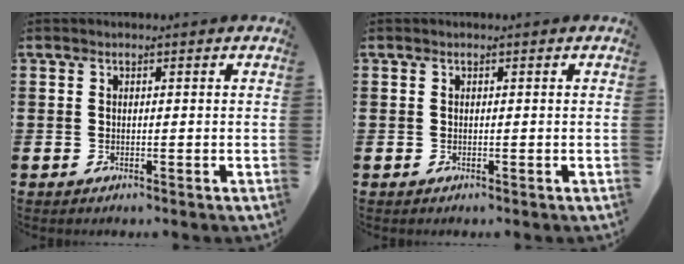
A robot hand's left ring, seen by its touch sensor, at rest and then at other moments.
{"total": 0.0}